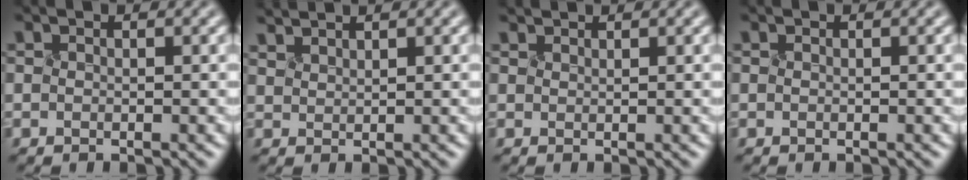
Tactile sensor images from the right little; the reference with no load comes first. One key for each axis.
{"total": 1.4, "fx": 1.4, "fy": -0.1, "fz": 0.2, "tx": -0.011, "ty": 0.001, "tz": 0.034}
{"total": 1.3, "fx": 1.2, "fy": 0.3, "fz": 0.3, "tx": -0.018, "ty": -0.001, "tz": 0.031}
{"total": 0.0}